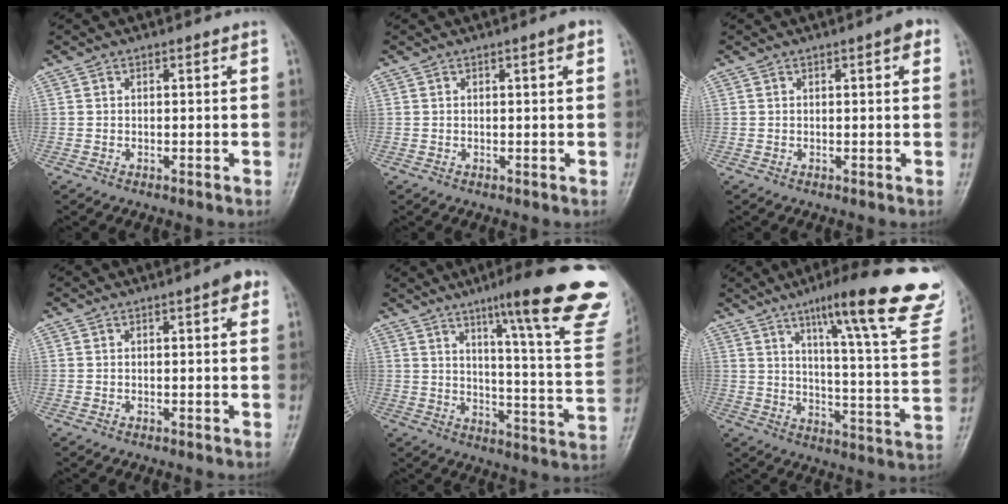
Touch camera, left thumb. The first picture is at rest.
{"total": 1.5, "force": [0.6, 0.3, 1.3], "torque": [-0.017, 0.003, 0.007]}
{"total": 2.3, "force": [0.9, 0.7, 2.0], "torque": [-0.018, 0.003, 0.009]}
{"total": 2.9, "force": [1.2, 0.9, 2.5], "torque": [-0.024, 0.004, 0.011]}
{"total": 25.7, "force": [15.7, 3.6, 20.0], "torque": [-0.237, -0.070, 0.209]}
{"total": 26.1, "force": [16.7, 4.2, 19.6], "torque": [-0.246, -0.065, 0.227]}